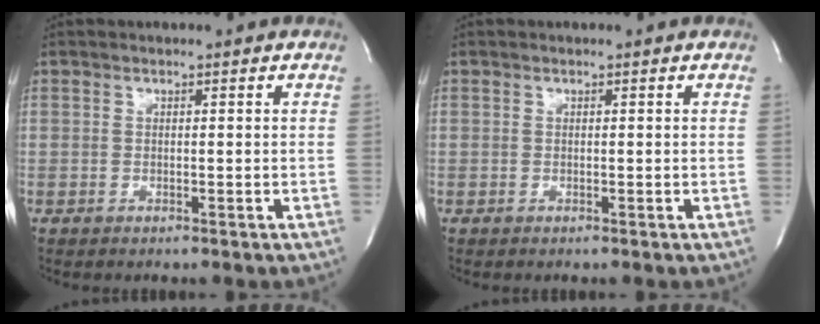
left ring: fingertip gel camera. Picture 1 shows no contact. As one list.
[{"total": 0.0}]